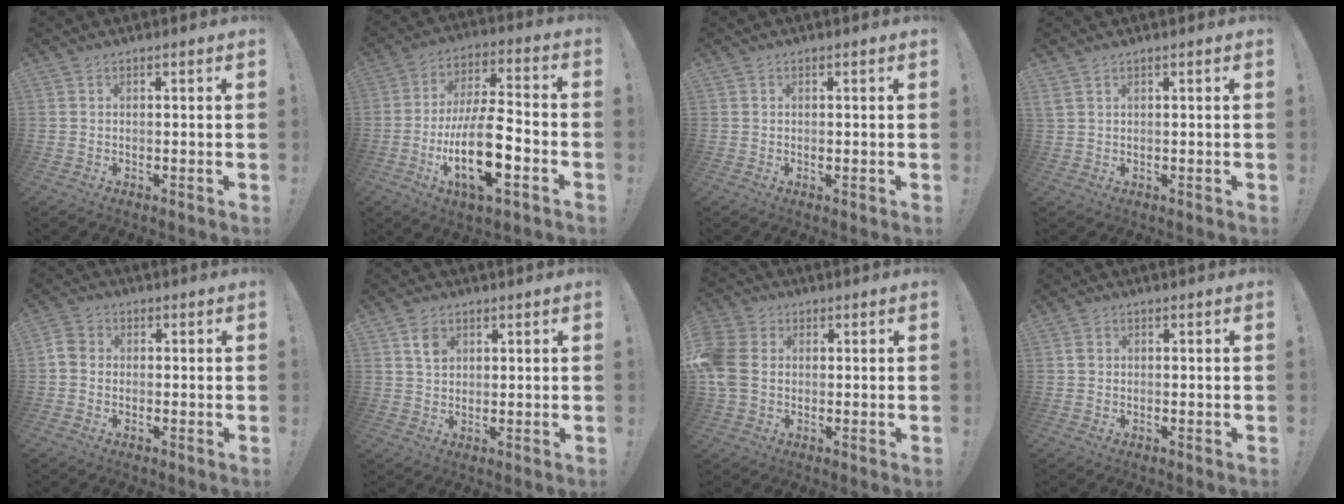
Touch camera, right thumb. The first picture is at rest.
{"total": 18.5, "force": [-6.4, 6.7, 16.0], "torque": [-0.291, 0.024, -0.104]}
{"total": 0.6, "force": [-0.3, 0.4, 0.3], "torque": [-0.004, 0.002, -0.005]}
{"total": 1.6, "force": [1.1, 0.3, 1.1], "torque": [-0.024, 0.000, 0.021]}
{"total": 4.4, "force": [-0.7, 3.6, 2.4], "torque": [-0.046, 0.016, -0.009]}
{"total": 4.5, "force": [2.2, 3.3, 2.2], "torque": [-0.027, -0.005, 0.038]}
{"total": 10.6, "force": [0.0, 8.3, 6.6], "torque": [-0.152, 0.010, 0.004]}
{"total": 1.6, "force": [0.2, 1.5, 0.6], "torque": [-0.004, 0.002, 0.001]}